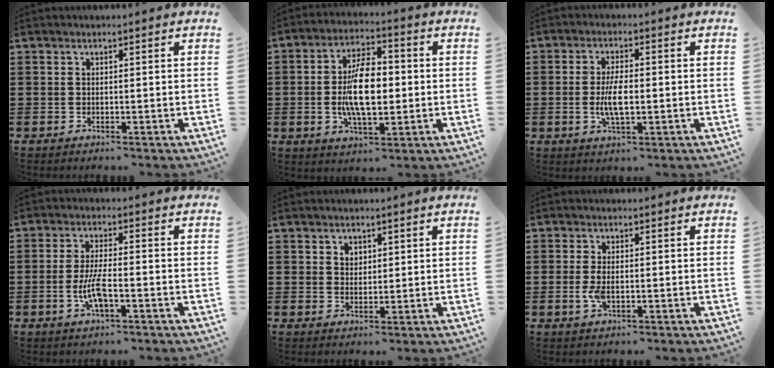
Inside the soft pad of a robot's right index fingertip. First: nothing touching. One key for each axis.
{"total": 10.4, "fx": -0.5, "fy": 4.7, "fz": 9.3, "tx": -0.184, "ty": 0.002, "tz": -0.015}
{"total": 5.6, "fx": -0.7, "fy": 1.9, "fz": 5.2, "tx": -0.113, "ty": -0.004, "tz": -0.019}
{"total": 5.5, "fx": -1.8, "fy": 1.4, "fz": 5.0, "tx": -0.111, "ty": -0.007, "tz": -0.038}
{"total": 1.9, "fx": 1.0, "fy": 1.5, "fz": 0.6, "tx": -0.016, "ty": 0.008, "tz": 0.019}
{"total": 3.1, "fx": -0.6, "fy": 1.3, "fz": 2.8, "tx": -0.072, "ty": -0.007, "tz": -0.017}